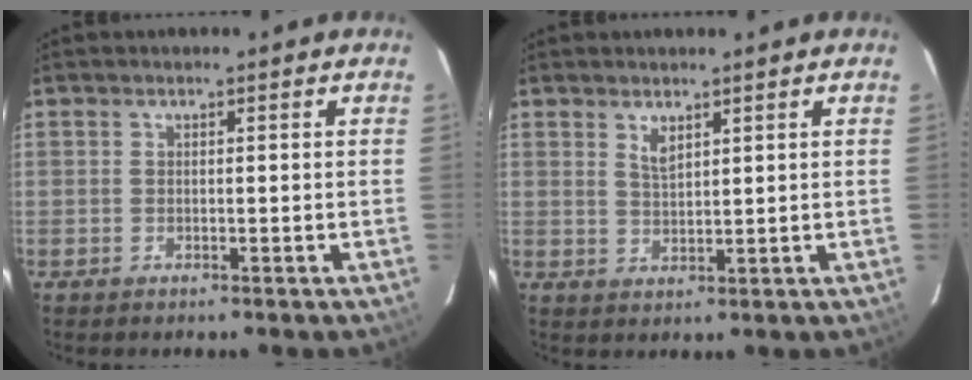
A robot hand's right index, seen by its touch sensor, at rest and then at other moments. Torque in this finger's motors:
{"motor_torque": [-0.04, -0.01, 0.03, 0.03]}